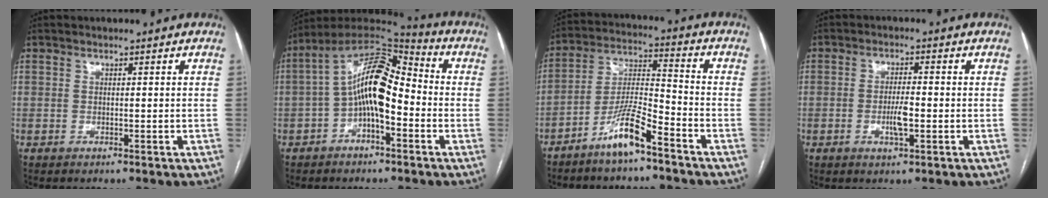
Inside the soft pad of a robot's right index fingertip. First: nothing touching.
{"total": 12.9, "force": [-1.5, 4.9, 11.9], "torque": [-0.210, 0.046, -0.028]}
{"total": 9.1, "force": [-6.2, 1.0, 6.5], "torque": [-0.135, -0.007, -0.124]}
{"total": 4.0, "force": [-1.0, 0.7, 3.8], "torque": [-0.073, -0.003, -0.015]}